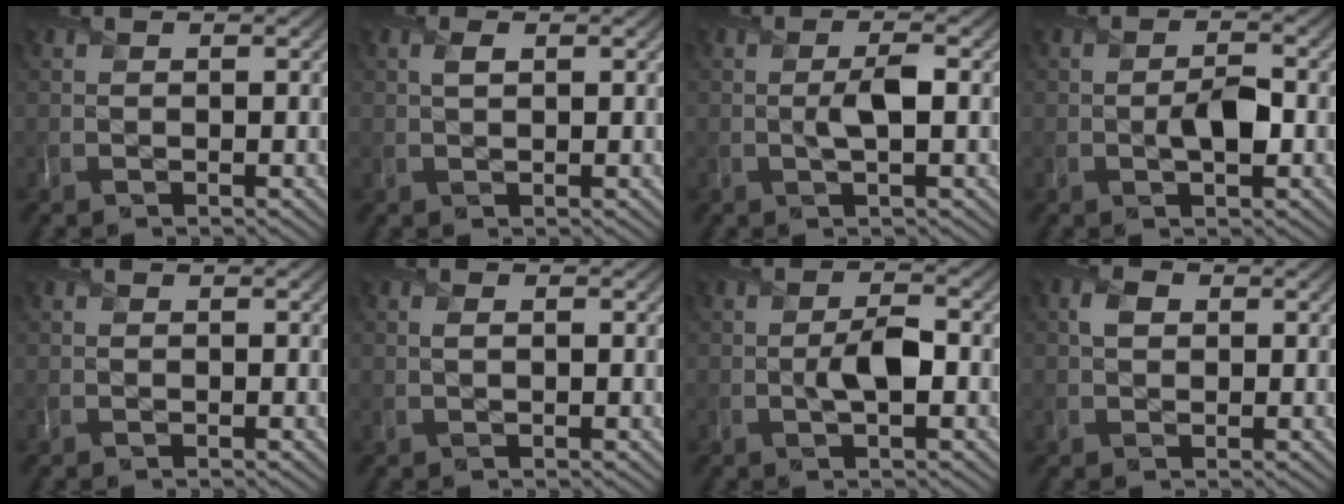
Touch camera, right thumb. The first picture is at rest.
{"total": 1.0, "force": [0.4, 0.5, 0.8], "torque": [-0.018, 0.001, 0.009]}
{"total": 2.5, "force": [-0.2, 0.6, 2.4], "torque": [-0.046, 0.004, -0.005]}
{"total": 3.1, "force": [-0.6, 1.5, 2.7], "torque": [-0.048, 0.000, -0.009]}
{"total": 0.0}
{"total": 0.6, "force": [0.3, 0.2, 0.5], "torque": [-0.010, 0.002, 0.004]}
{"total": 3.3, "force": [-0.6, 1.3, 3.0], "torque": [-0.059, 0.001, -0.012]}
{"total": 1.9, "force": [0.4, 1.6, 1.0], "torque": [-0.026, 0.003, 0.006]}